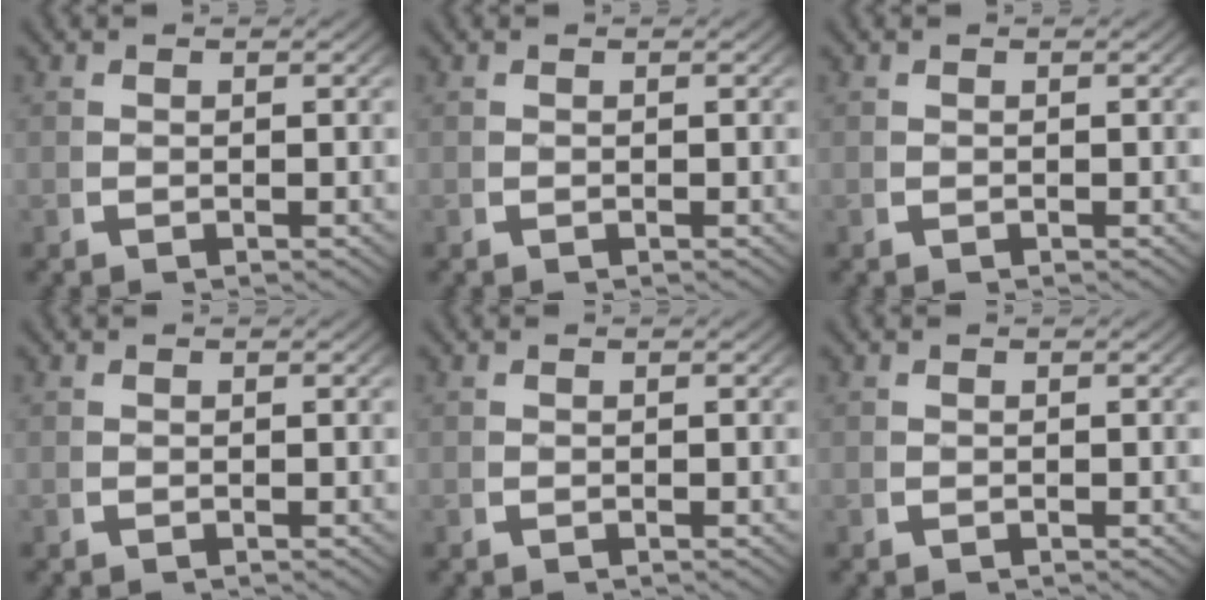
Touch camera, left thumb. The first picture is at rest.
{"total": 0.0}
{"total": 0.0}
{"total": 0.0}
{"total": 0.0}
{"total": 0.0}